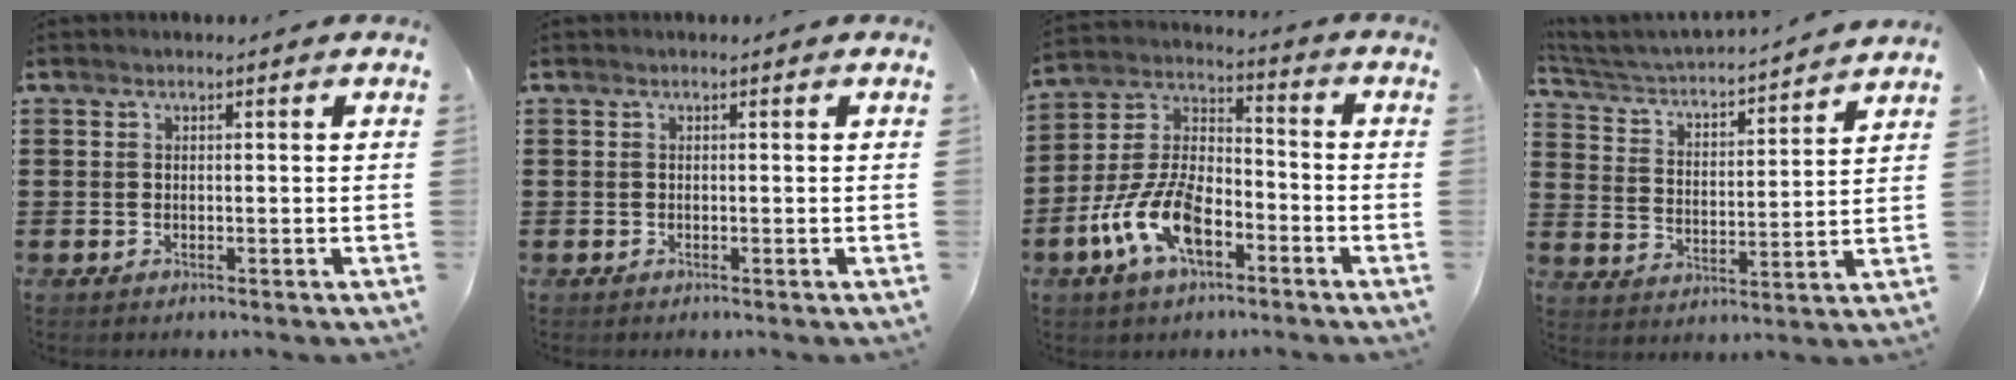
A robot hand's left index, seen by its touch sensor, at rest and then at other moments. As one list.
[{"total": 0.0}, {"total": 11.2, "force": [-6.1, 5.3, 7.8], "torque": [-0.196, 0.002, -0.123]}, {"total": 3.1, "force": [3.0, 0.3, 0.7], "torque": [-0.035, -0.029, 0.039]}]